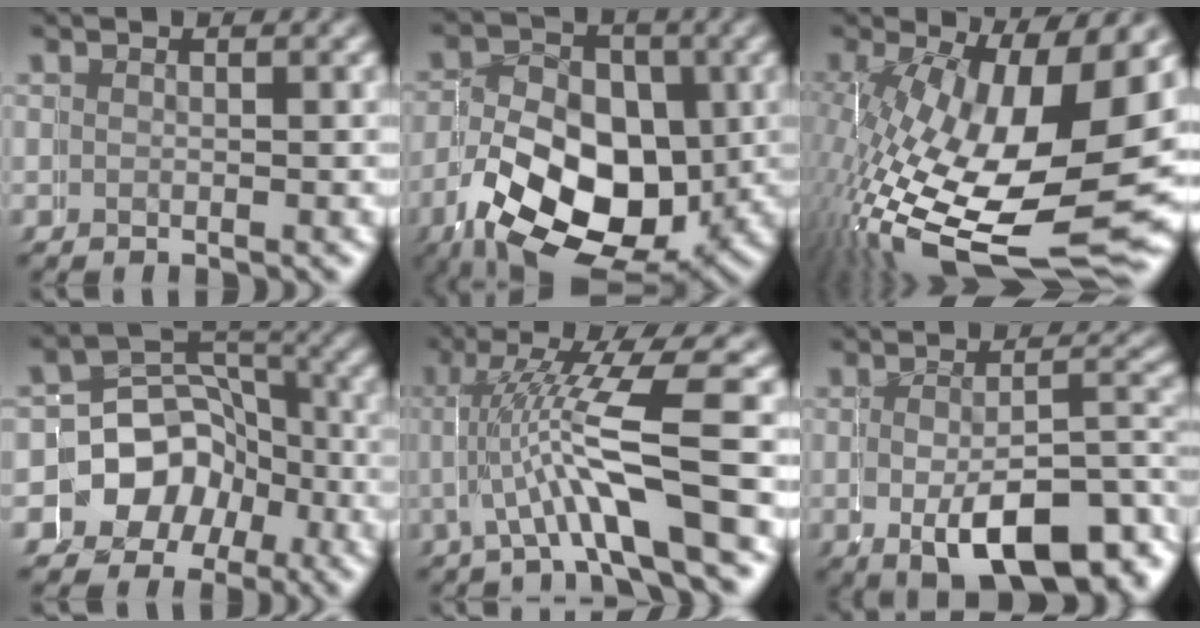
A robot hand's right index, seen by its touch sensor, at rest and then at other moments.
{"total": 13.4, "force": [-3.4, 9.8, 8.5], "torque": [-0.135, -0.050, -0.033]}
{"total": 13.5, "force": [-3.6, 6.7, 11.2], "torque": [-0.205, -0.062, -0.022]}
{"total": 9.0, "force": [-1.7, 8.7, 1.3], "torque": [-0.031, -0.015, -0.038]}
{"total": 4.8, "force": [0.2, -0.1, 4.8], "torque": [-0.096, 0.002, 0.003]}
{"total": 6.6, "force": [-2.9, 2.6, 5.4], "torque": [-0.069, -0.021, -0.037]}